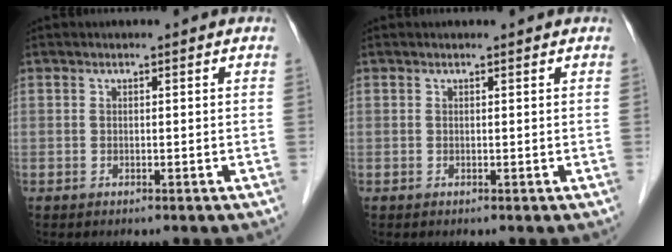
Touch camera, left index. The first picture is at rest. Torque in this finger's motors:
{"motor_torque": [0.17, 0.04, -0.10, -0.01]}